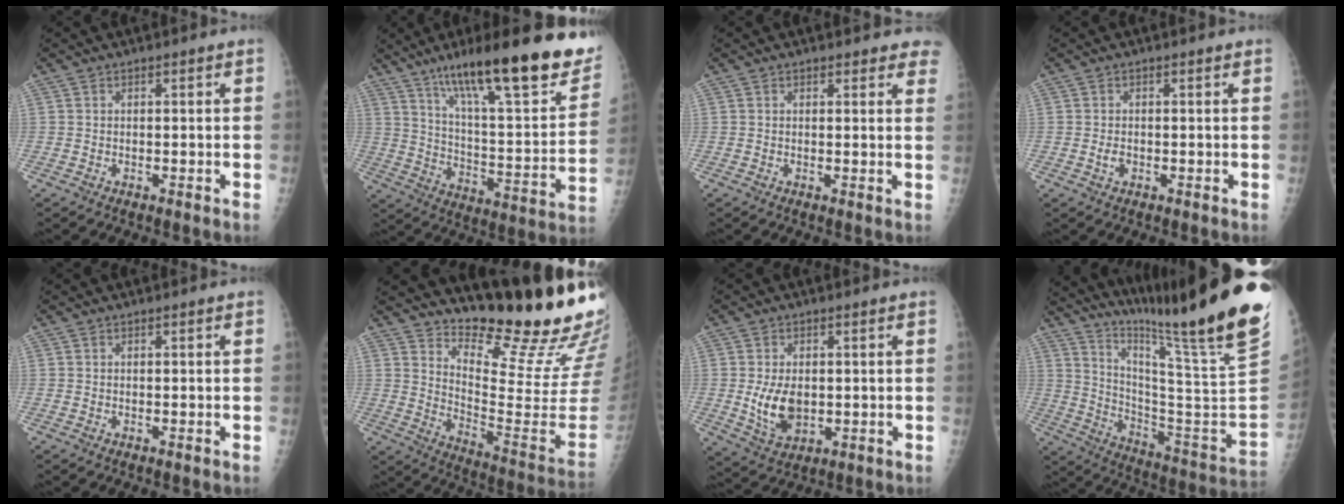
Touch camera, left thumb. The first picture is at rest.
{"total": 29.3, "force": [18.7, 6.4, 21.6], "torque": [-0.296, -0.058, 0.290]}
{"total": 4.6, "force": [4.1, 1.8, 1.0], "torque": [0.027, -0.015, 0.027]}
{"total": 1.5, "force": [-0.2, 1.0, 1.1], "torque": [-0.017, 0.000, -0.002]}
{"total": 0.0}
{"total": 23.3, "force": [19.3, 4.3, 12.3], "torque": [-0.146, -0.179, 0.269]}
{"total": 7.7, "force": [-0.1, 5.0, 5.9], "torque": [-0.093, -0.013, 0.012]}
{"total": 30.1, "force": [22.9, -0.6, 19.4], "torque": [-0.294, -0.170, 0.342]}